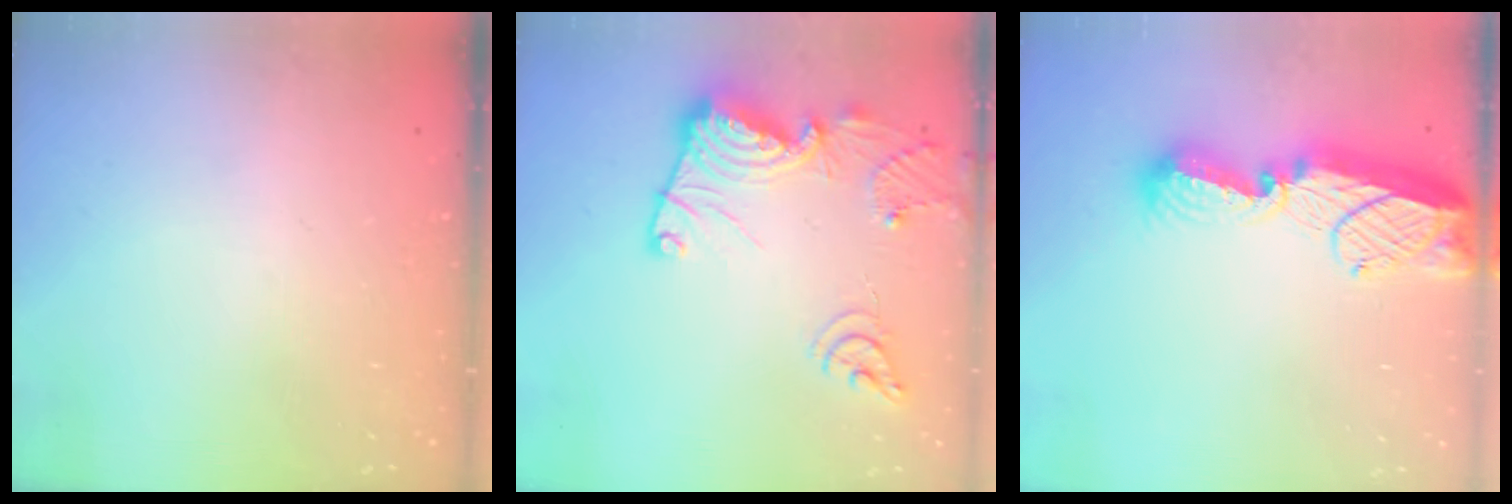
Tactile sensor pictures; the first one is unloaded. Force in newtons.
{"total": 16.7, "press": 16.7, "slide": 1.2}
{"total": 14.7, "press": 14.7, "slide": 1.1}